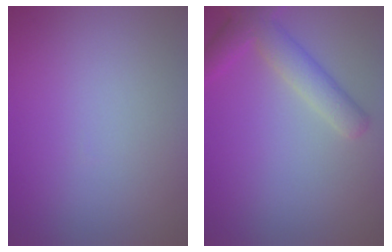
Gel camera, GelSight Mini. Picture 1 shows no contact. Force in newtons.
{"total": 4.0, "press": 4.0, "slide": 0.4}